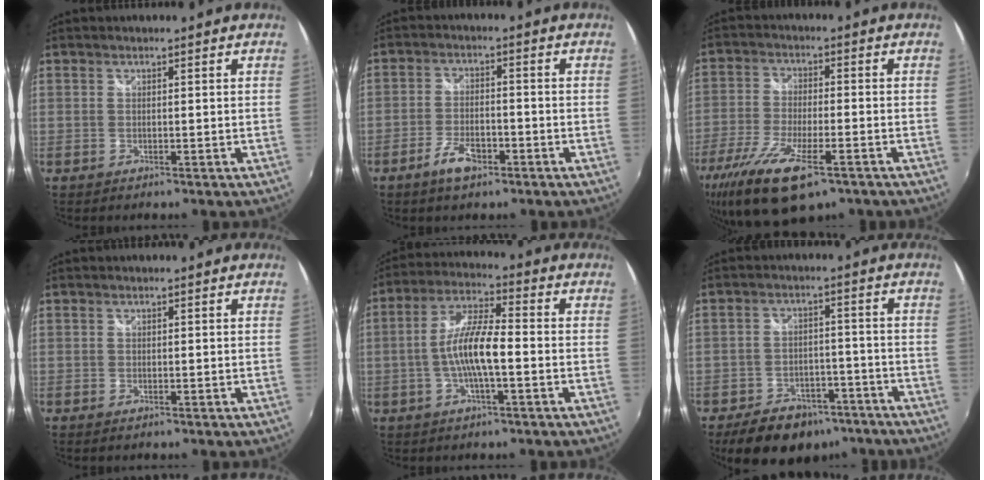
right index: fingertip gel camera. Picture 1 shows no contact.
{"total": 6.1, "force": [-3.7, 2.7, 4.1], "torque": [-0.090, -0.003, -0.064]}
{"total": 16.0, "force": [-9.7, 5.3, 11.5], "torque": [-0.245, -0.053, -0.174]}
{"total": 0.7, "force": [-0.5, 0.5, 0.2], "torque": [-0.004, -0.004, -0.011]}
{"total": 9.6, "force": [-2.1, 1.9, 9.1], "torque": [-0.188, 0.007, -0.041]}
{"total": 14.1, "force": [-10.2, 8.1, 5.3], "torque": [-0.123, 0.017, -0.130]}